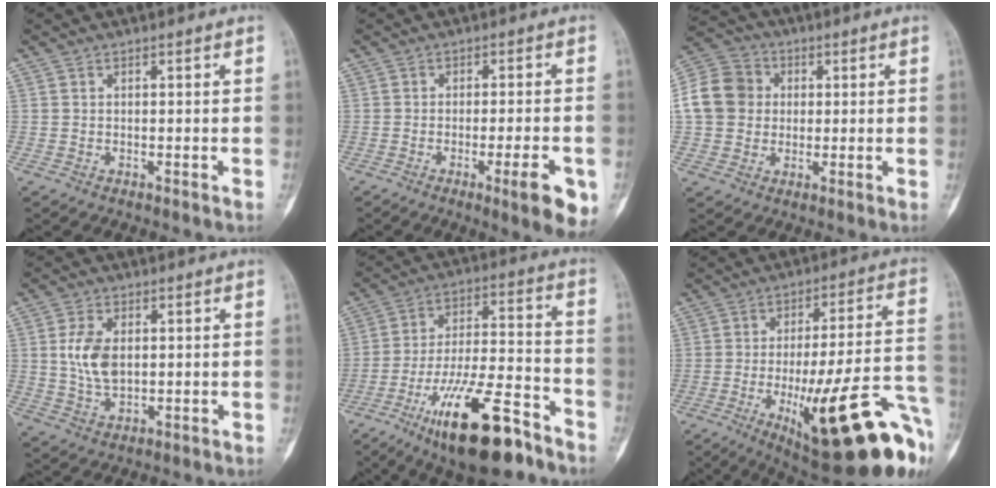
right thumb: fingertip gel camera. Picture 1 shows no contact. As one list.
[{"total": 8.8, "force": [-3.6, 1.5, 7.8], "torque": [-0.094, -0.002, -0.045]}, {"total": 11.6, "force": [0.9, 10.2, 5.5], "torque": [-0.096, 0.020, 0.007]}, {"total": 7.1, "force": [0.9, 4.4, 5.6], "torque": [-0.108, -0.005, 0.019]}, {"total": 20.9, "force": [-12.8, 6.5, 15.2], "torque": [-0.258, 0.072, -0.214]}, {"total": 27.8, "force": [-10.8, 6.5, 24.8], "torque": [-0.296, 0.033, -0.142]}]